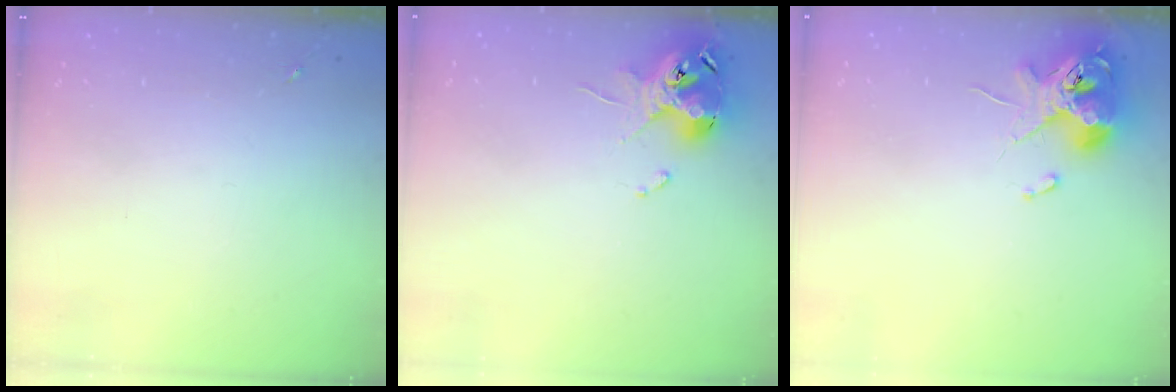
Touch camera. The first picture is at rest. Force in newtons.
{"total": 12.6, "press": 12.5, "slide": 1.7}
{"total": 11.9, "press": 11.7, "slide": 2.1}